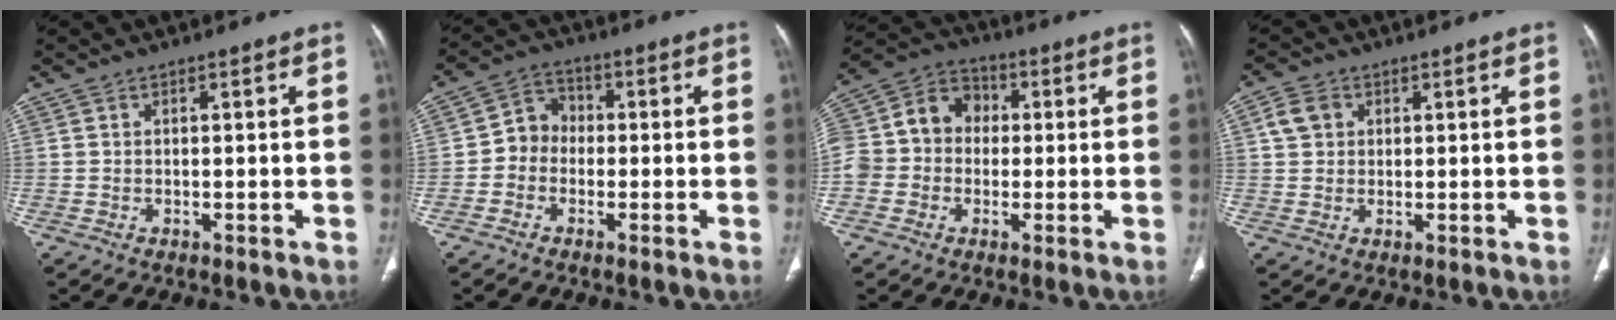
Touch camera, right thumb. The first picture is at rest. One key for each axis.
{"total": 5.4, "fx": -1.1, "fy": 4.7, "fz": 2.4, "tx": -0.018, "ty": 0.023, "tz": -0.036}
{"total": 12.2, "fx": -0.1, "fy": 10.7, "fz": 5.8, "tx": -0.096, "ty": 0.042, "tz": -0.013}
{"total": 4.0, "fx": 1.2, "fy": 3.3, "fz": 1.9, "tx": -0.027, "ty": 0.003, "tz": 0.024}